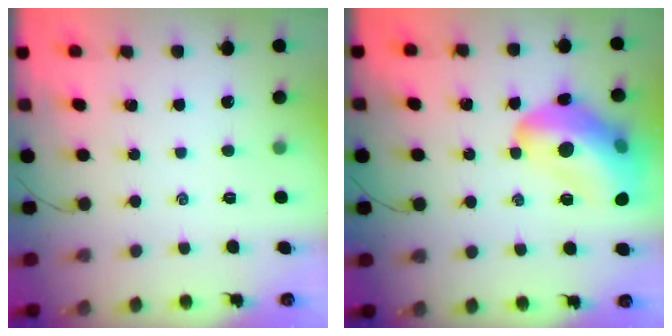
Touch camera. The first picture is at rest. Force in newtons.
{"total": 20.0, "press": 19.8, "slide": 2.9}